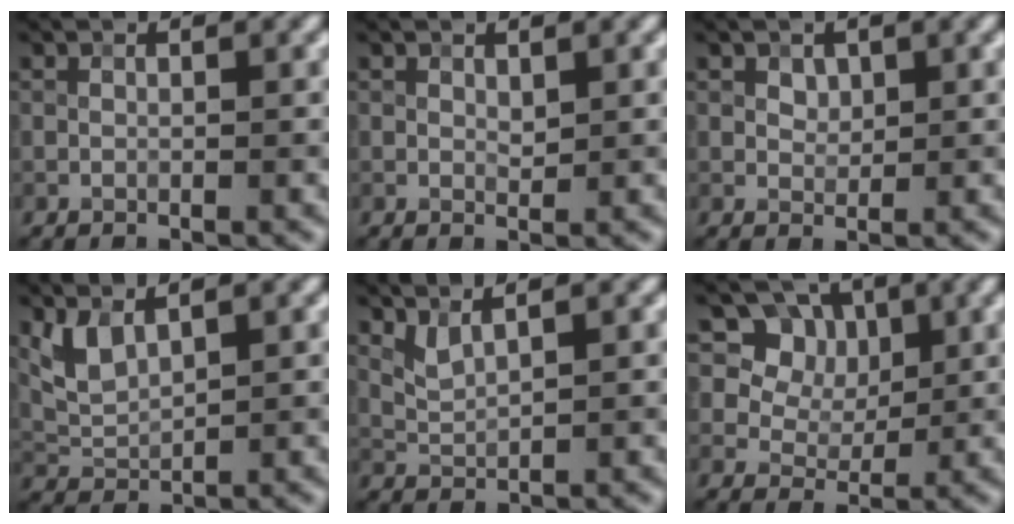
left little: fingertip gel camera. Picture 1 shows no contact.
{"total": 0.8, "force": [0.4, 0.4, 0.5], "torque": [-0.010, -0.002, 0.008]}
{"total": 1.2, "force": [0.7, 0.9, 0.4], "torque": [-0.006, -0.005, 0.012]}
{"total": 3.0, "force": [1.8, 1.3, 2.1], "torque": [-0.053, -0.003, 0.042]}
{"total": 1.9, "force": [1.4, 0.3, 1.2], "torque": [-0.033, -0.006, 0.037]}
{"total": 9.5, "force": [4.6, 7.1, 4.2], "torque": [-0.072, 0.005, 0.072]}